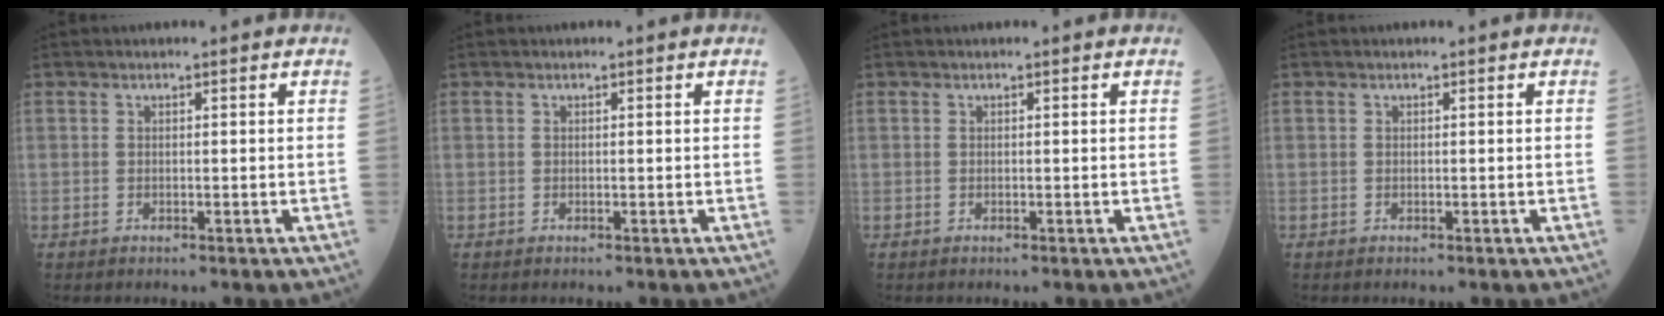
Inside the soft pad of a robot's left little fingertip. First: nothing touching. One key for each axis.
{"total": 0.0}
{"total": 0.0}
{"total": 0.0}